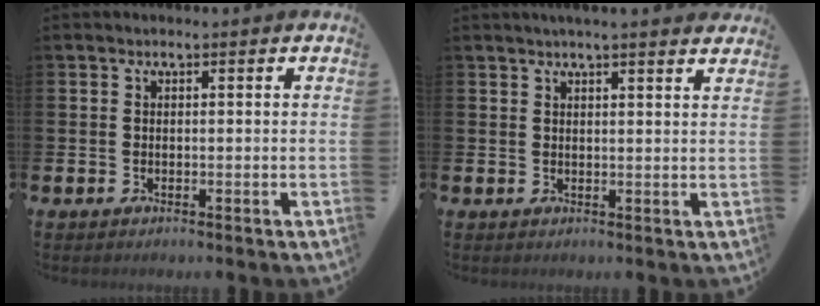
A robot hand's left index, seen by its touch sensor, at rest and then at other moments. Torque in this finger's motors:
{"motor_torque": [1.19, -0.95, 0.77, 0.21]}